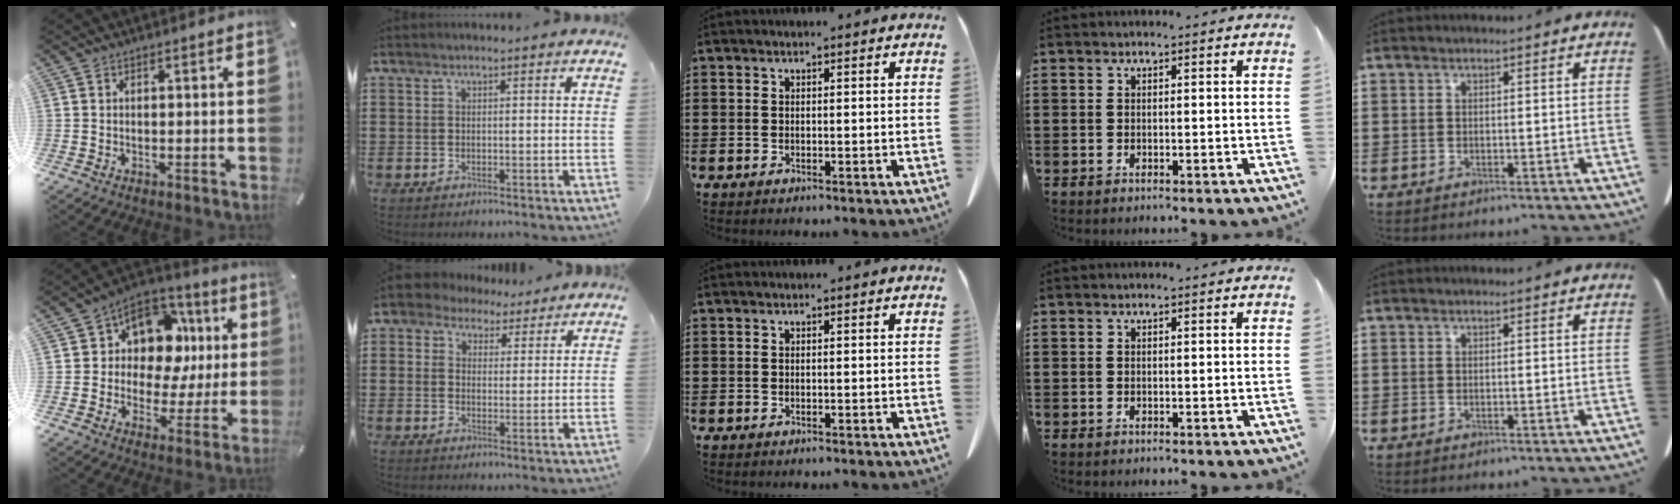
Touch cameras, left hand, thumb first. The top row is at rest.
{"thumb": {"total": 13.2, "force": [3.9, 10.5, 7.0], "torque": [-0.108, -0.026, 0.075]}, "index": {"total": 3.5, "force": [2.4, 2.5, 0.4], "torque": [-0.024, 0.003, 0.043]}}